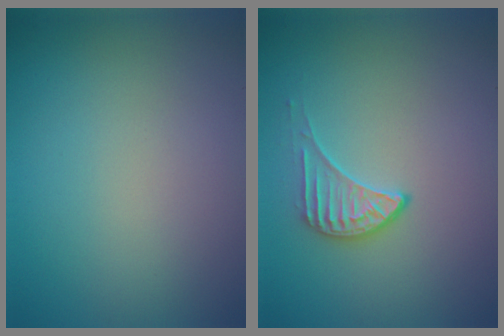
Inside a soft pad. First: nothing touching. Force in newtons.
{"total": 2.0, "press": 1.5, "slide": 1.3}